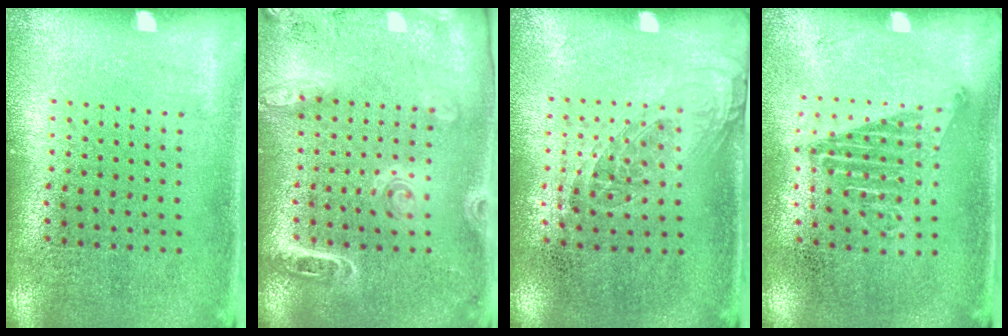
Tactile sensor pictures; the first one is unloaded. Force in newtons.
{"total": 1.8, "press": 1.7, "slide": 0.4}
{"total": 1.1, "press": 0.9, "slide": 0.6}
{"total": 1.1, "press": 1.0, "slide": 0.6}